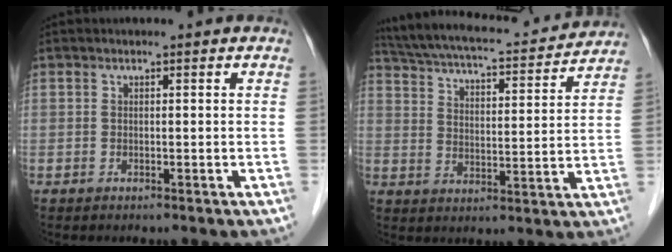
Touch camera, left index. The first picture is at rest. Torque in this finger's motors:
{"motor_torque": [0.86, -1.00, 0.15, 0.03]}